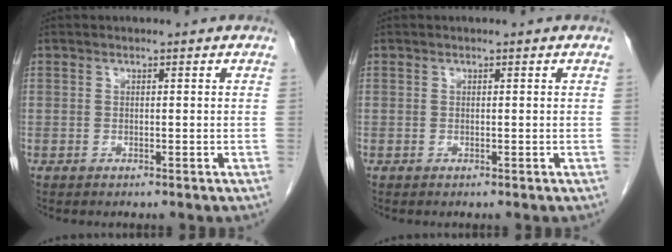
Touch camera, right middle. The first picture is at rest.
{"total": 0.0}